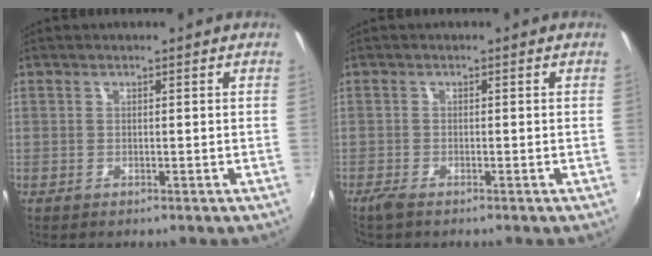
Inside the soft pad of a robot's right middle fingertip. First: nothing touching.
{"total": 1.9, "force": [-1.5, 0.3, 1.1], "torque": [-0.027, -0.007, -0.032]}